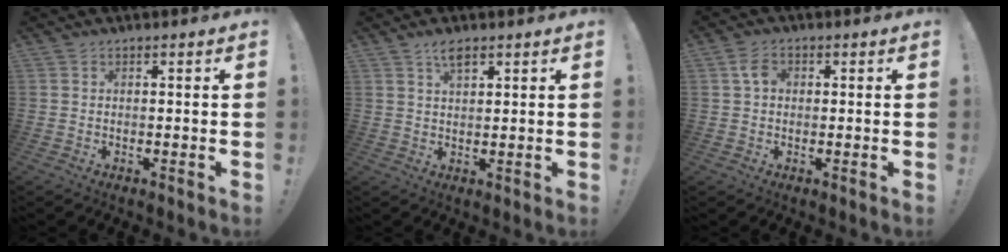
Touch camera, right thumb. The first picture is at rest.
{"total": 4.0, "force": [2.6, 1.6, 2.6], "torque": [-0.032, -0.014, 0.043]}
{"total": 4.2, "force": [0.6, 3.0, 2.9], "torque": [-0.047, 0.010, 0.011]}